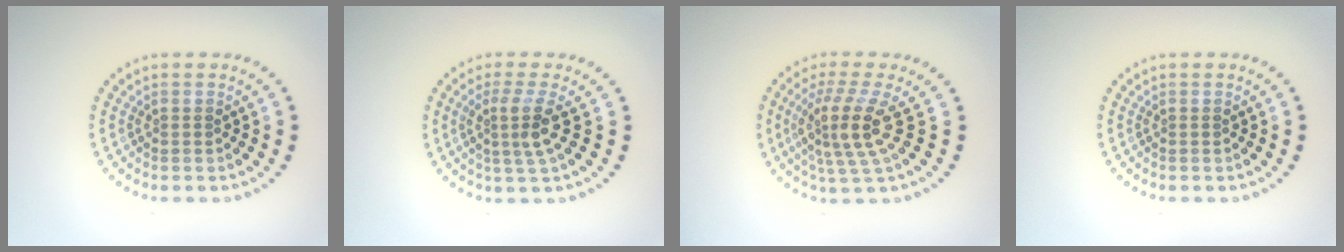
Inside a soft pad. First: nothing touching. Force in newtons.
{"total": 2.7, "press": 2.0, "slide": 1.8}
{"total": 4.4, "press": 3.4, "slide": 2.9}
{"total": 0.0}